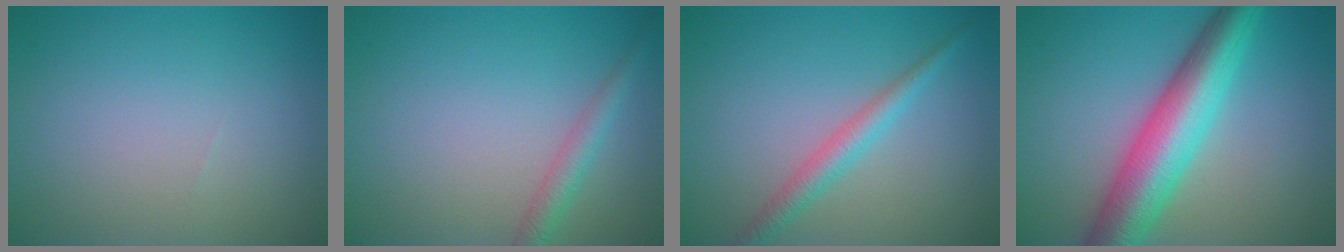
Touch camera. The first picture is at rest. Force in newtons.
{"total": 2.1, "press": 2.1, "slide": 0.1}
{"total": 2.5, "press": 2.5, "slide": 0.1}
{"total": 8.4, "press": 8.4, "slide": 0.2}